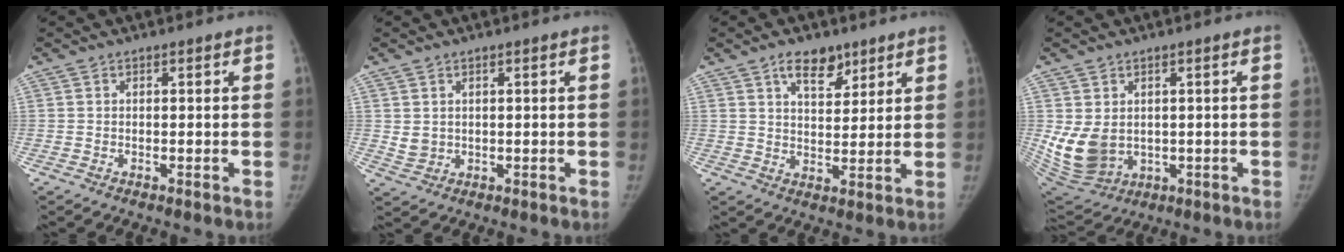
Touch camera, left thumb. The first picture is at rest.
{"total": 2.6, "force": [0.9, 2.0, 1.4], "torque": [-0.018, -0.011, 0.026]}
{"total": 7.1, "force": [4.7, 3.6, 4.0], "torque": [-0.038, -0.030, 0.077]}
{"total": 10.2, "force": [0.3, 7.8, 6.6], "torque": [-0.122, -0.016, 0.033]}